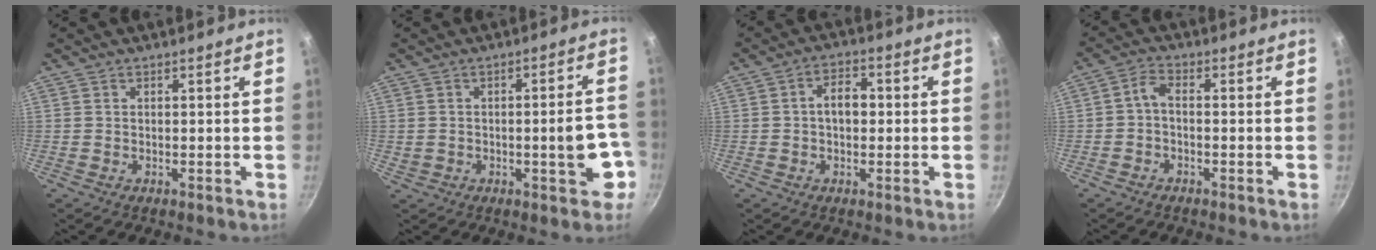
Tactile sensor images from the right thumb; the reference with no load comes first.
{"total": 8.3, "force": [-2.0, 3.5, 7.3], "torque": [-0.069, 0.030, -0.018]}
{"total": 5.0, "force": [0.2, 3.3, 3.8], "torque": [-0.041, 0.018, -0.005]}
{"total": 3.0, "force": [-1.2, 1.5, 2.3], "torque": [-0.055, 0.020, -0.030]}